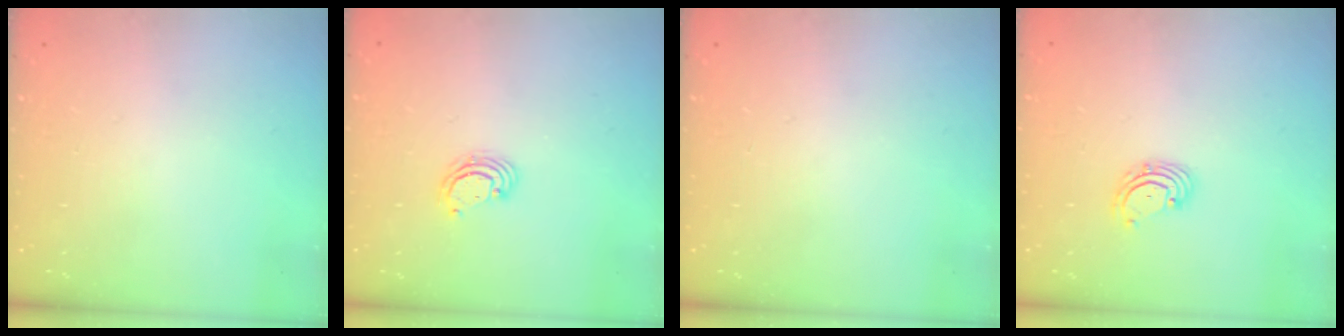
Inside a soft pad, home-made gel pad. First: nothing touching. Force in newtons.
{"total": 3.2, "press": 3.2, "slide": 0.3}
{"total": 0.0}
{"total": 2.7, "press": 2.7, "slide": 0.6}